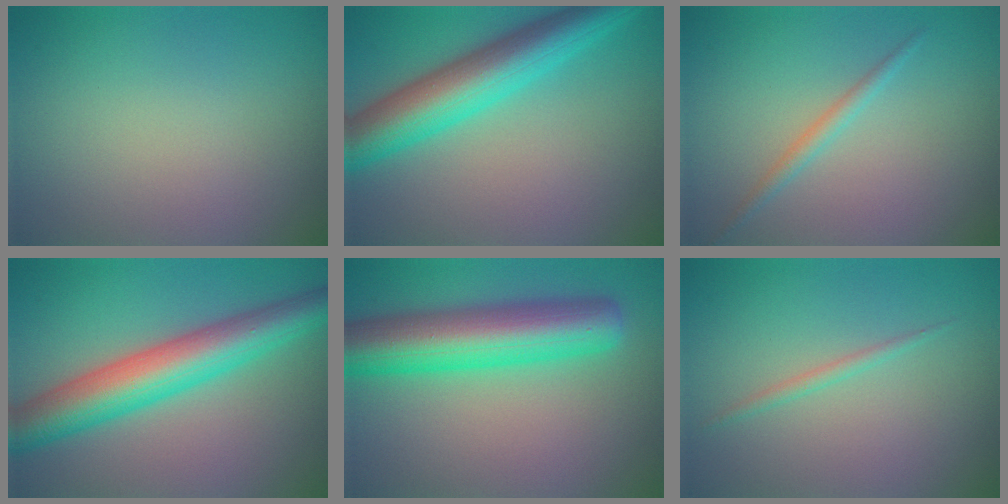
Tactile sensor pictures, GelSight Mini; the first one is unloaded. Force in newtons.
{"total": 7.8, "press": 7.8, "slide": 0.2}
{"total": 1.3, "press": 1.3, "slide": 0.1}
{"total": 7.5, "press": 7.5, "slide": 0.2}
{"total": 8.8, "press": 8.8, "slide": 0.2}
{"total": 0.9, "press": 0.9, "slide": 0.1}